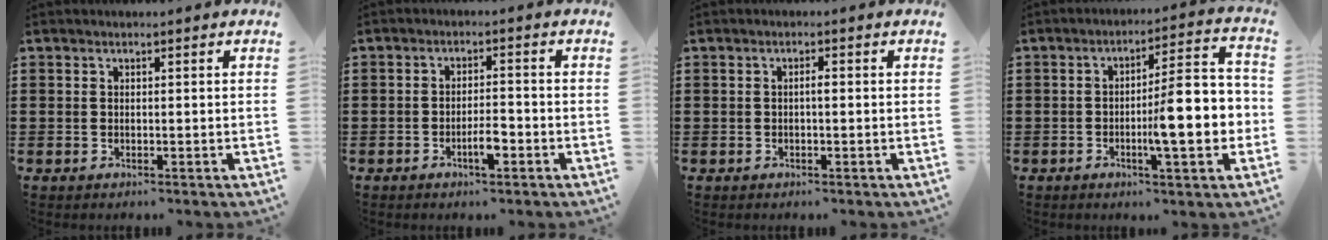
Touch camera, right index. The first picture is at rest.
{"total": 3.8, "force": [-1.8, 1.1, 3.2], "torque": [-0.060, 0.003, -0.034]}
{"total": 1.1, "force": [-0.2, 0.2, 1.0], "torque": [-0.020, -0.001, -0.003]}
{"total": 11.1, "force": [-2.1, 2.2, 10.6], "torque": [-0.143, -0.011, -0.040]}